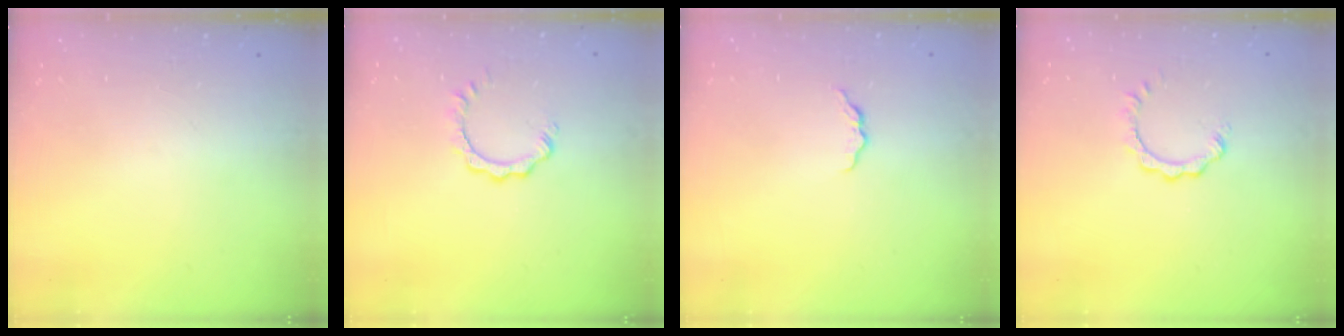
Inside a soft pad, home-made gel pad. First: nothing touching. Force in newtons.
{"total": 2.9, "press": 2.8, "slide": 0.3}
{"total": 4.1, "press": 4.1, "slide": 0.5}
{"total": 1.7, "press": 1.7, "slide": 0.3}